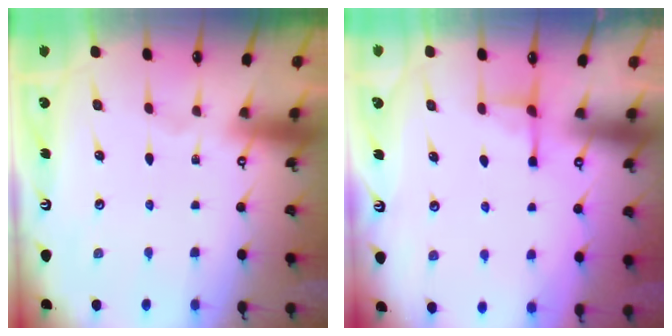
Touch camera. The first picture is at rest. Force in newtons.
{"total": 2.9, "press": 2.8, "slide": 0.5}